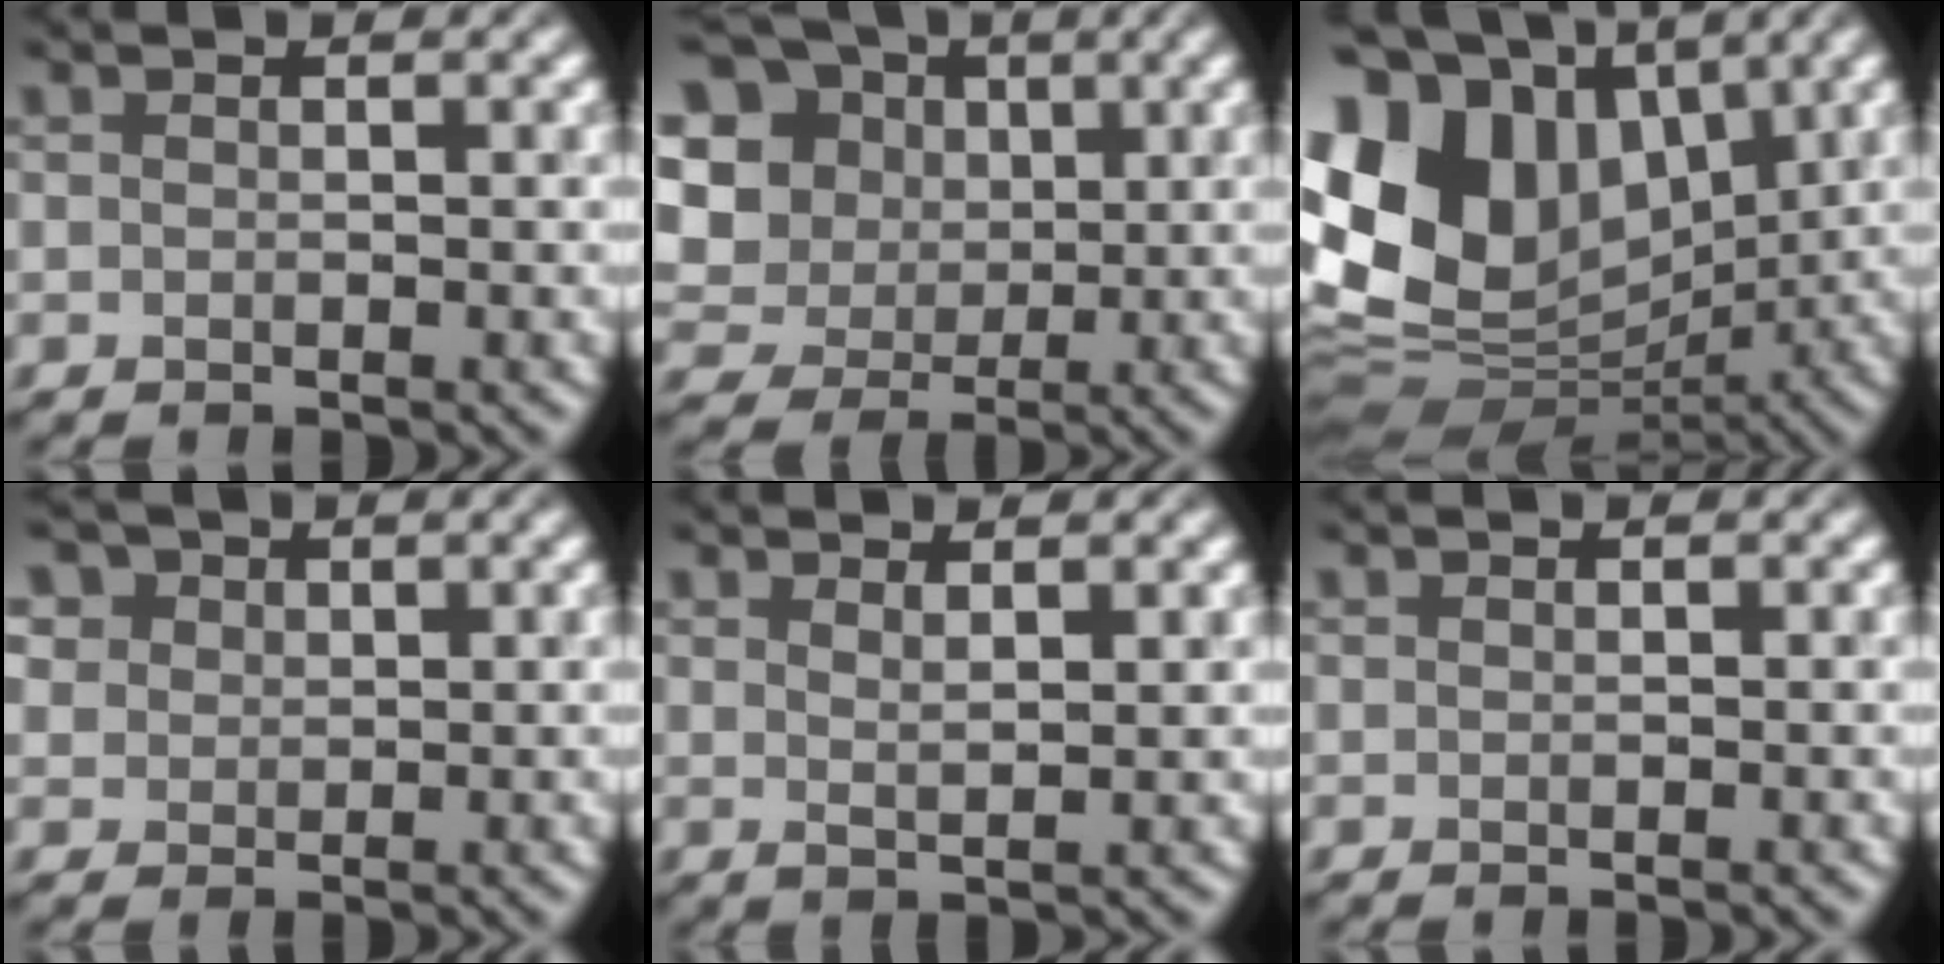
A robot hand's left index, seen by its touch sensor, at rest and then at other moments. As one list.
[{"total": 13.7, "force": [4.4, 11.7, 5.5], "torque": [-0.162, 0.030, 0.076]}, {"total": 13.7, "force": [3.1, 10.2, 8.7], "torque": [-0.197, 0.019, 0.047]}, {"total": 5.1, "force": [2.8, 3.9, 1.8], "torque": [-0.046, 0.013, 0.042]}, {"total": 1.8, "force": [1.2, 0.3, 1.3], "torque": [-0.013, 0.002, 0.017]}, {"total": 0.0}]